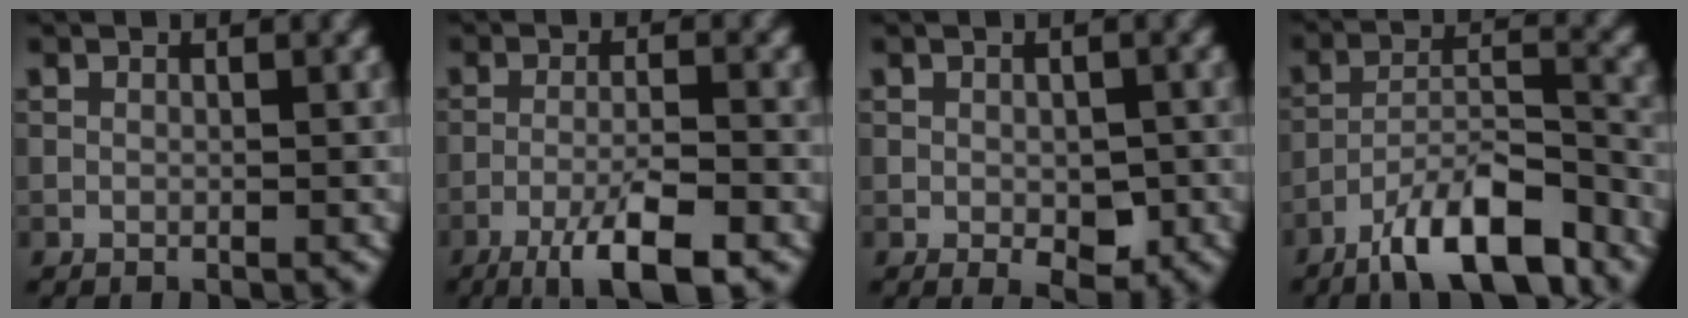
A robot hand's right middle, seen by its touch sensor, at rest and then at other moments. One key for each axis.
{"total": 5.9, "fx": -3.6, "fy": 1.0, "fz": 4.6, "tx": -0.076, "ty": 0.004, "tz": -0.064}
{"total": 3.0, "fx": -0.7, "fy": 1.6, "fz": 2.4, "tx": -0.032, "ty": -0.006, "tz": -0.006}
{"total": 8.9, "fx": -6.5, "fy": 2.3, "fz": 5.6, "tx": -0.086, "ty": 0.007, "tz": -0.117}